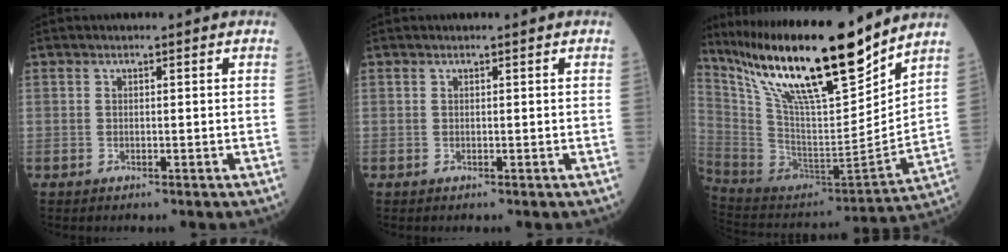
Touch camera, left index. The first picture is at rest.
{"total": 0.0}
{"total": 23.9, "force": [17.9, 3.5, 15.5], "torque": [-0.274, -0.012, 0.322]}